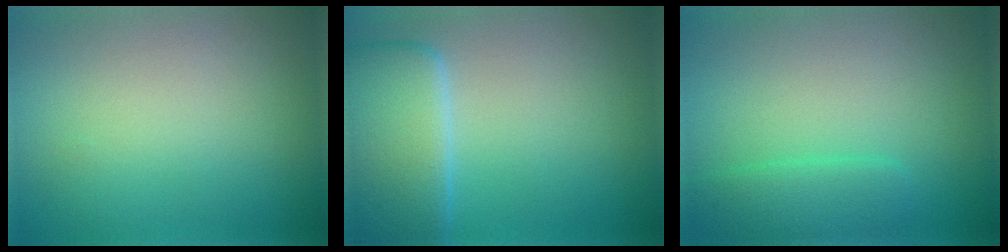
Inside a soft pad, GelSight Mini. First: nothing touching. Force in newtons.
{"total": 7.1, "press": 7.1, "slide": 0.3}
{"total": 2.5, "press": 2.5, "slide": 0.1}